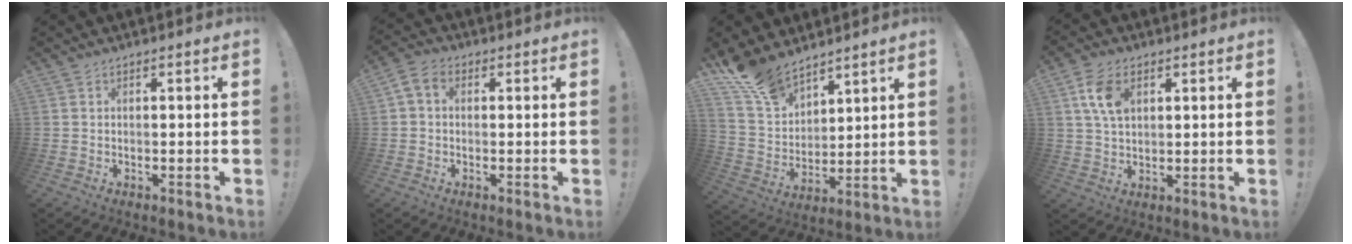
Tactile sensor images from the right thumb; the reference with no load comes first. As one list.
[{"total": 4.3, "force": [0.8, 3.2, 2.8], "torque": [-0.057, 0.008, 0.019]}, {"total": 13.0, "force": [11.1, 5.6, 3.8], "torque": [-0.082, -0.080, 0.211]}, {"total": 8.7, "force": [3.1, 5.4, 6.0], "torque": [-0.113, 0.002, 0.062]}]